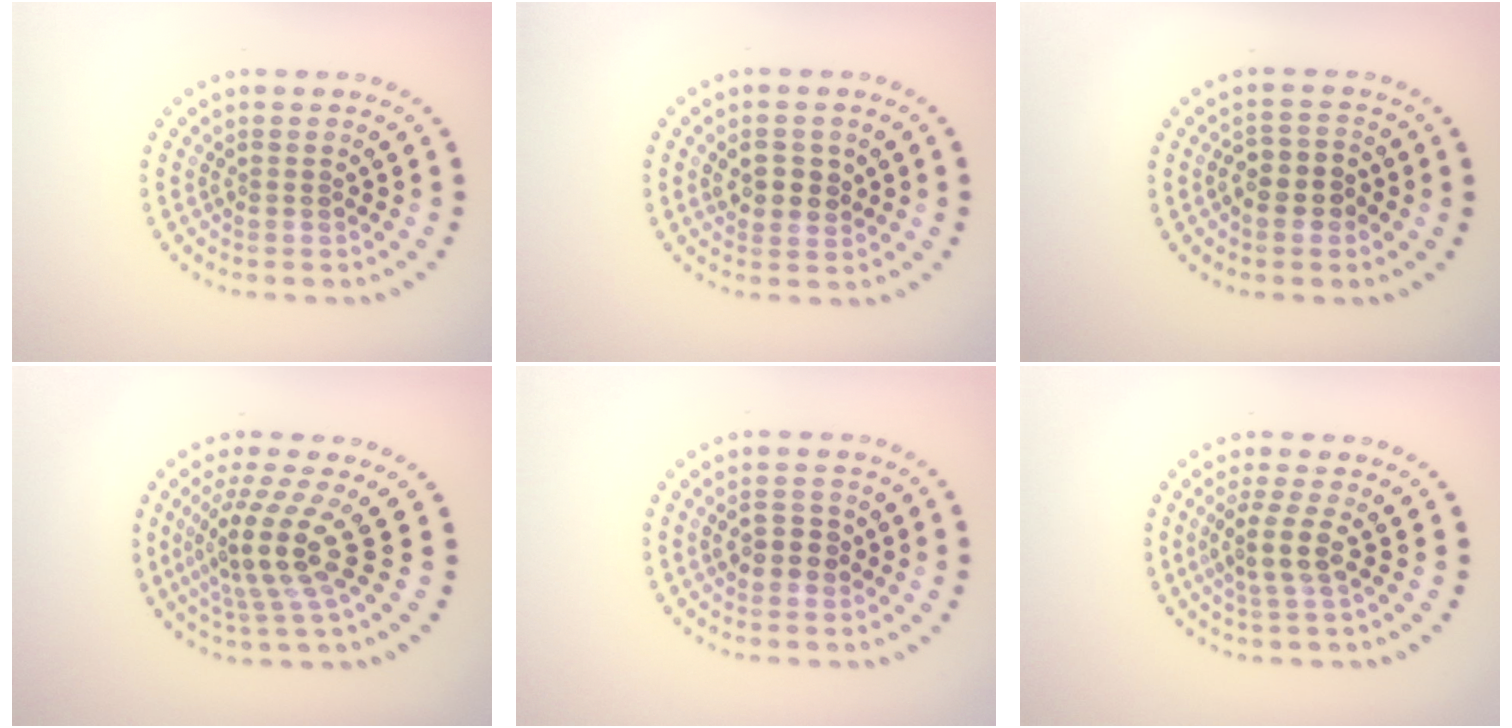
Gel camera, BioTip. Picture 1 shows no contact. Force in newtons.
{"total": 2.8, "press": 2.8, "slide": 0.6}
{"total": 2.7, "press": 2.5, "slide": 1.0}
{"total": 4.9, "press": 3.5, "slide": 3.4}
{"total": 2.3, "press": 2.3, "slide": 0.3}
{"total": 2.7, "press": 2.3, "slide": 1.5}